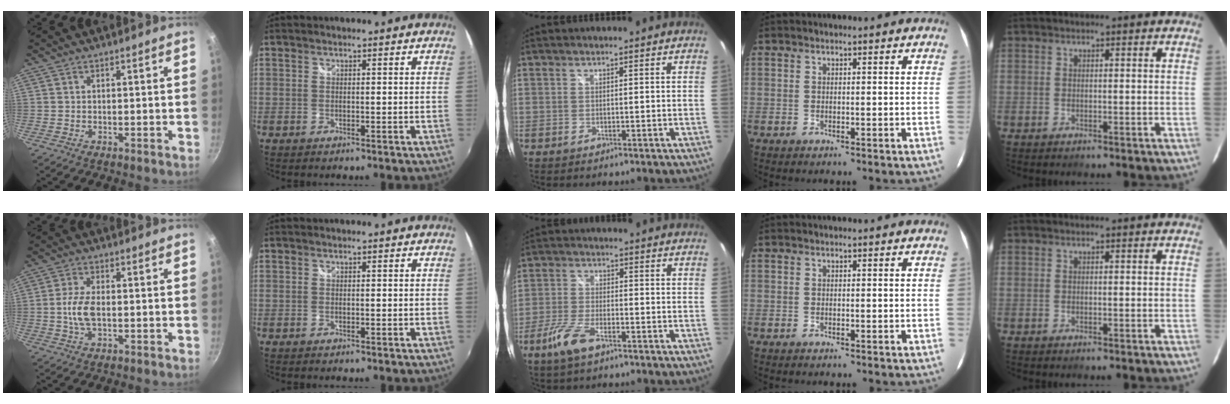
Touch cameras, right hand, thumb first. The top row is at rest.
{"thumb": {"total": 5.8, "force": [-0.4, 3.0, 5.0], "torque": [-0.101, 0.009, -0.012]}, "middle": {"total": 6.6, "force": [-4.0, 2.4, 4.6], "torque": [-0.114, -0.007, -0.081]}}